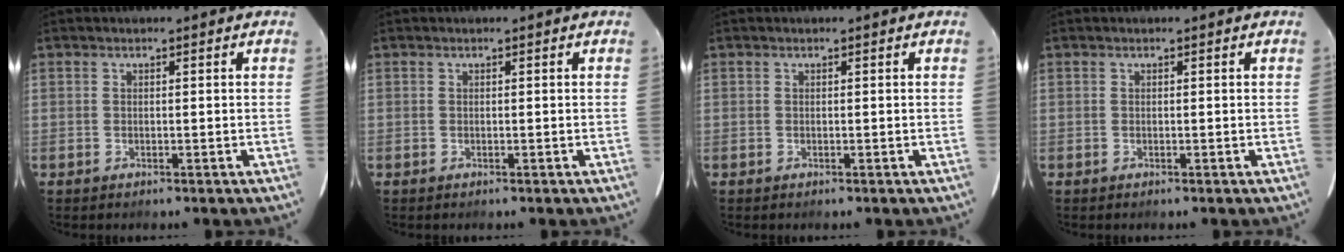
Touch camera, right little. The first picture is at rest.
{"total": 0.0}
{"total": 0.0}
{"total": 0.0}